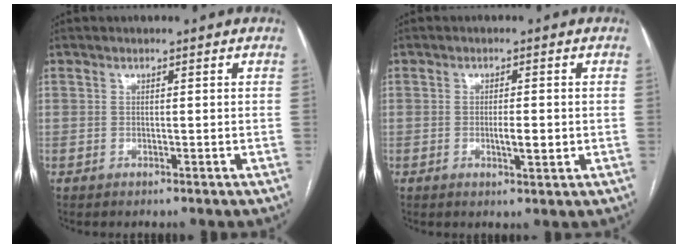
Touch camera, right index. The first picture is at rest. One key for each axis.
{"total": 3.0, "fx": -0.4, "fy": 0.7, "fz": 2.9, "tx": -0.049, "ty": -0.002, "tz": -0.005}